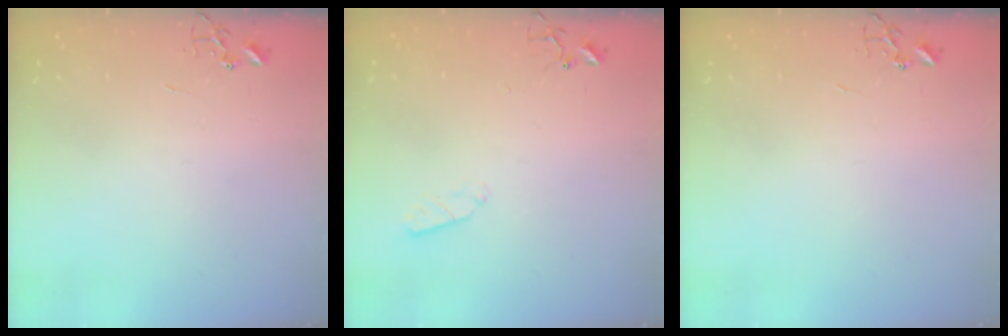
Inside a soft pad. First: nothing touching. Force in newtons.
{"total": 3.2, "press": 3.1, "slide": 0.5}
{"total": 0.0}